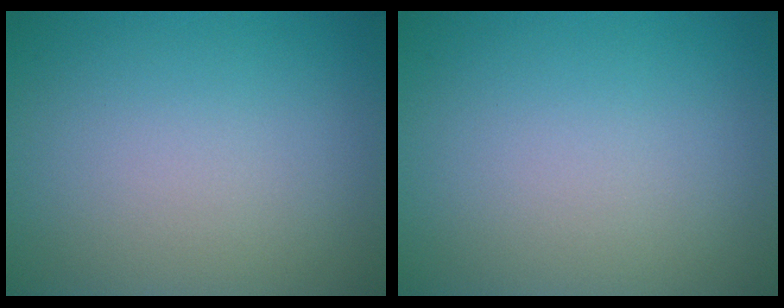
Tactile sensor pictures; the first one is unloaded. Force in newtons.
{"total": 0.0}